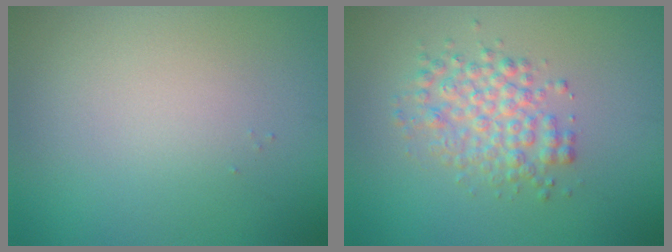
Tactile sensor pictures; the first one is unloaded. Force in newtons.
{"total": 3.5, "press": 3.5, "slide": 0.1}